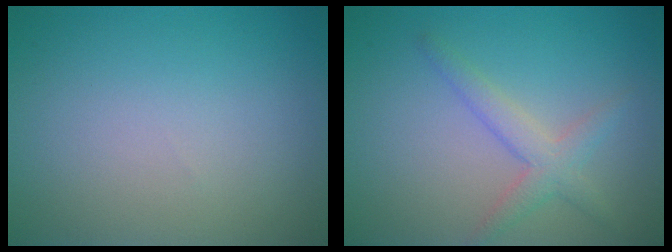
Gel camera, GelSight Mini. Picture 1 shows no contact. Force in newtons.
{"total": 2.6, "press": 2.6, "slide": 0.1}